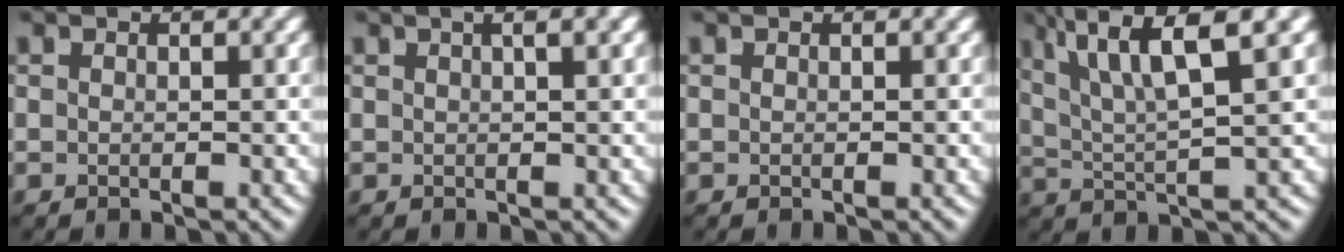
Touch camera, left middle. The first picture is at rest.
{"total": 1.8, "force": [0.9, 0.0, 1.6], "torque": [-0.020, 0.007, 0.016]}
{"total": 0.0}
{"total": 8.6, "force": [4.6, 1.3, 7.1], "torque": [-0.122, 0.020, 0.085]}